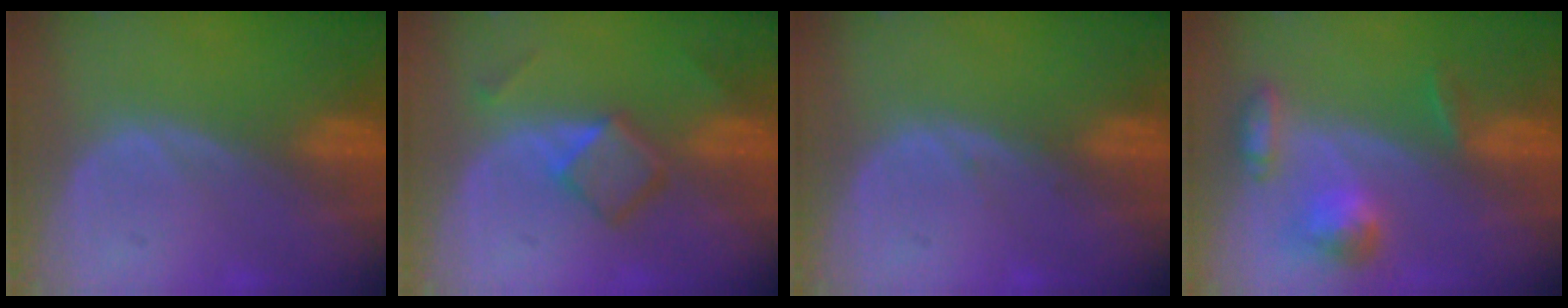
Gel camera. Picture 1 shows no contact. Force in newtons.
{"total": 5.1, "press": 4.7, "slide": 2.0}
{"total": 0.6, "press": 0.3, "slide": 0.5}
{"total": 5.8, "press": 5.4, "slide": 2.3}